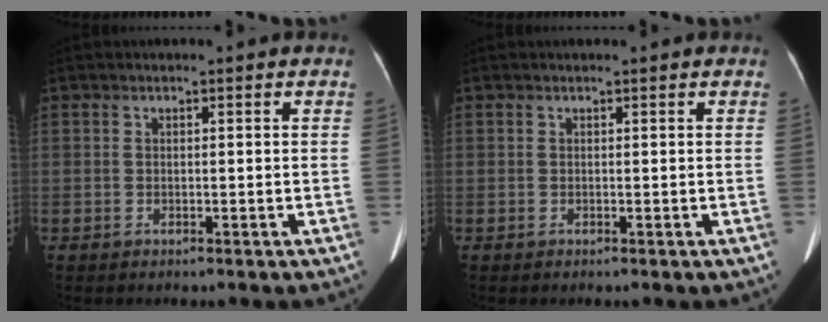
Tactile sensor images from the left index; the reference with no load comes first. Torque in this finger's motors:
{"motor_torque": [-0.28, 0.39, -0.04, -0.03]}